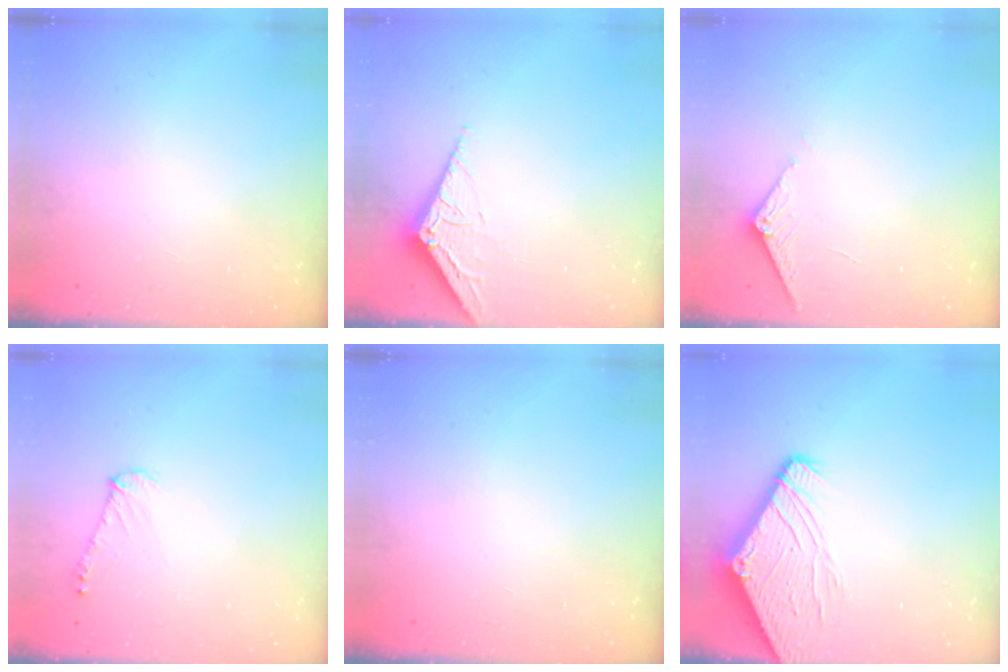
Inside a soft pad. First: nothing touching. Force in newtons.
{"total": 3.8, "press": 3.8, "slide": 0.3}
{"total": 2.7, "press": 2.7, "slide": 0.3}
{"total": 4.8, "press": 4.7, "slide": 0.7}
{"total": 0.0}
{"total": 12.0, "press": 12.0, "slide": 1.0}